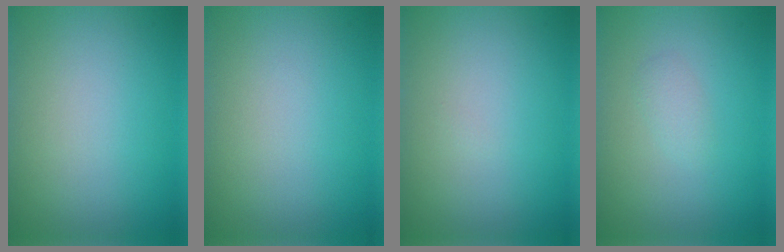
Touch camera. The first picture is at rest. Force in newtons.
{"total": 0.0}
{"total": 0.0}
{"total": 1.1, "press": 1.1, "slide": 0.1}